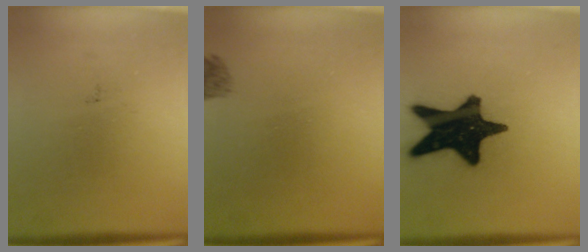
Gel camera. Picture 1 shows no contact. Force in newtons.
{"total": 1.4}
{"total": 19.1}